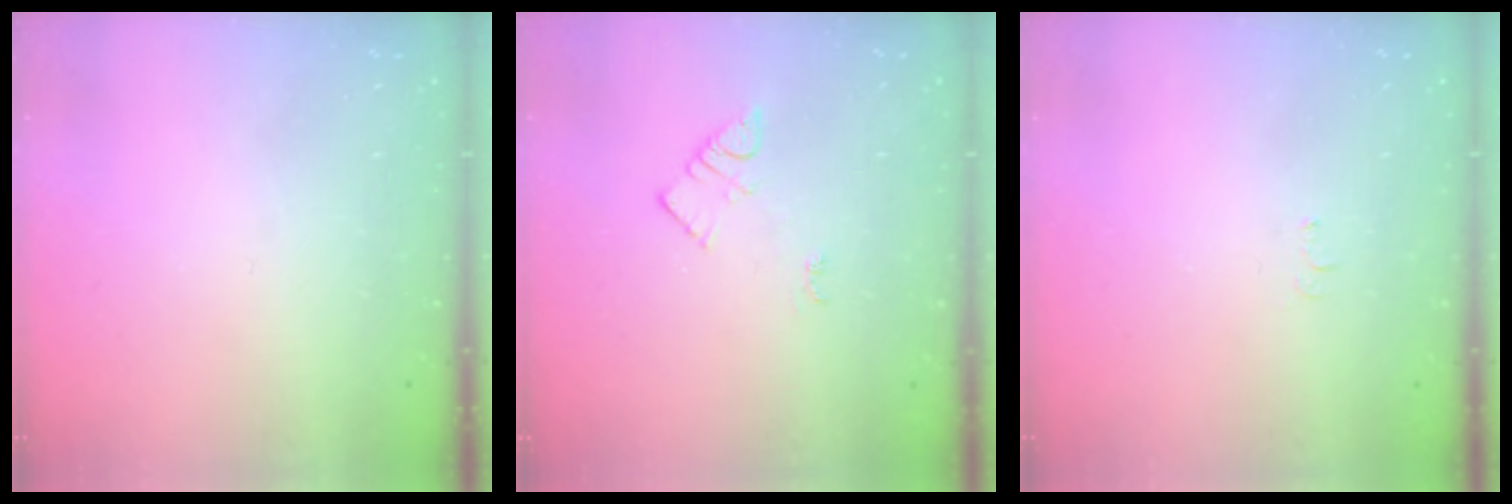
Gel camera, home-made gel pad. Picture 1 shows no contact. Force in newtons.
{"total": 4.5, "press": 4.5, "slide": 0.6}
{"total": 3.0, "press": 3.0, "slide": 0.5}